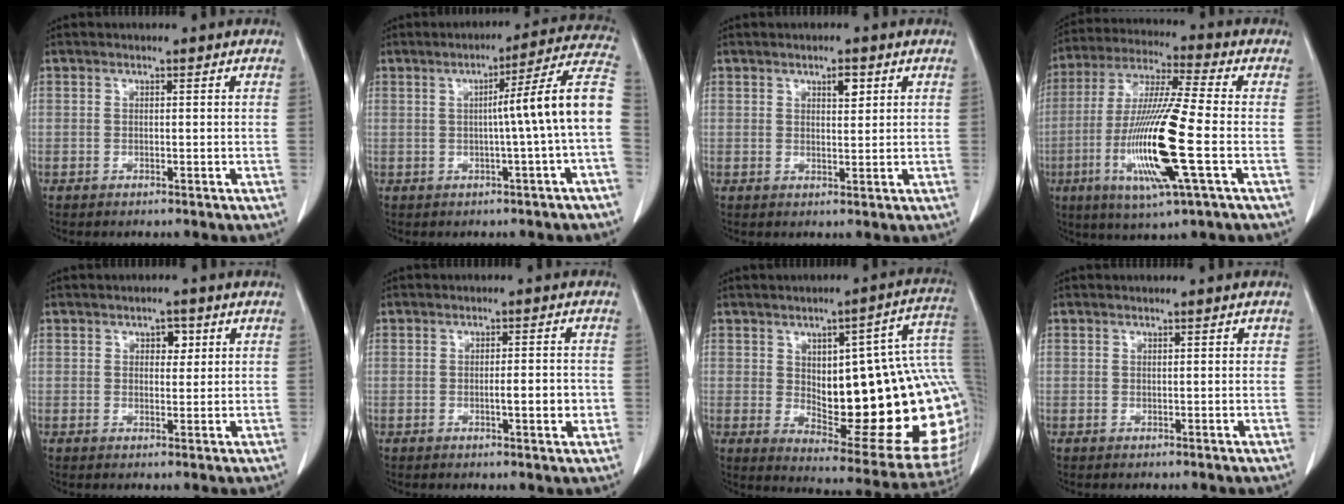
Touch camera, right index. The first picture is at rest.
{"total": 10.9, "force": [-0.8, -1.9, 10.7], "torque": [-0.136, 0.022, -0.015]}
{"total": 2.3, "force": [1.1, 0.8, 1.8], "torque": [-0.028, -0.004, 0.018]}
{"total": 17.0, "force": [-4.4, 0.2, 16.4], "torque": [-0.337, -0.020, -0.087]}
{"total": 2.4, "force": [0.9, 1.5, 1.6], "torque": [-0.019, 0.004, 0.012]}
{"total": 4.2, "force": [-0.8, 0.7, 4.1], "torque": [-0.064, -0.002, -0.009]}
{"total": 27.8, "force": [1.4, 7.0, 26.9], "torque": [-0.290, 0.020, 0.036]}
{"total": 0.7, "force": [0.2, 0.3, 0.6], "torque": [-0.008, 0.002, 0.002]}